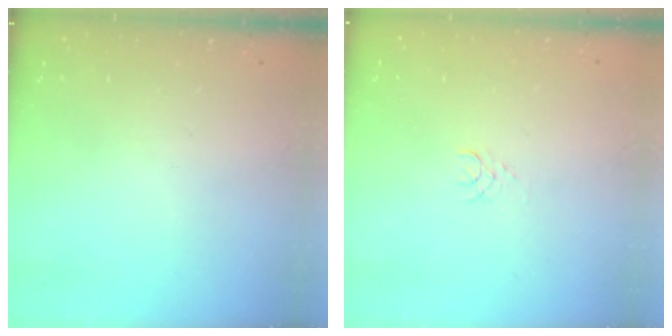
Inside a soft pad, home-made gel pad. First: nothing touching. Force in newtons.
{"total": 2.4, "press": 2.4, "slide": 0.3}